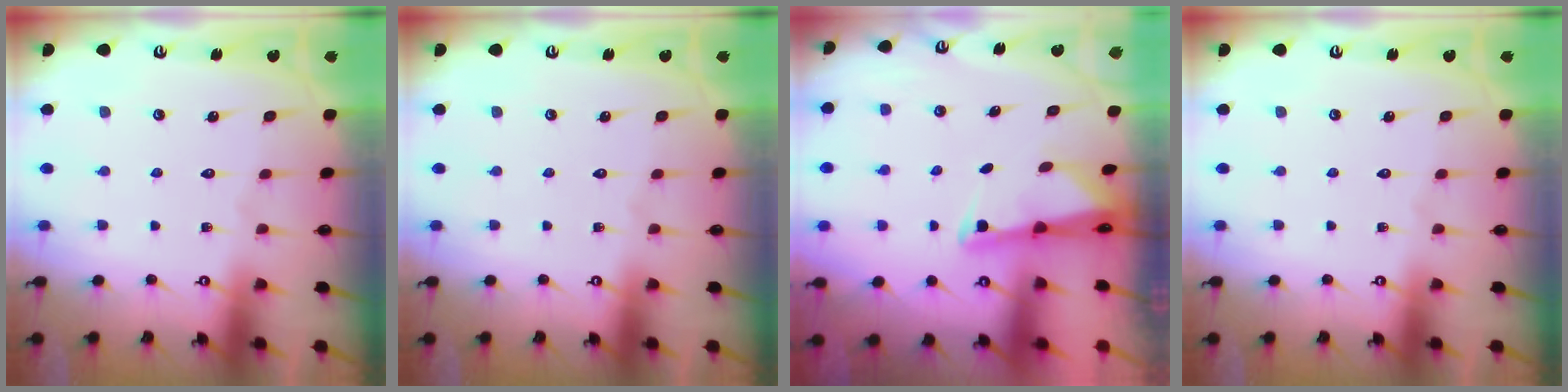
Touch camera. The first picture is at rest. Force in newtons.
{"total": 0.0}
{"total": 1.9, "press": 1.9, "slide": 0.3}
{"total": 0.0}